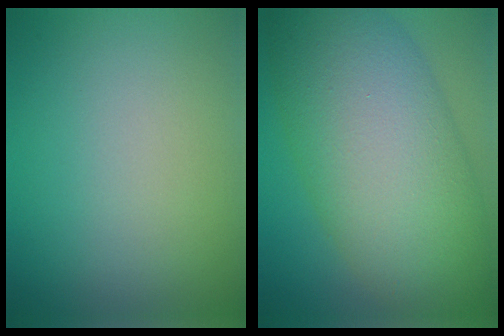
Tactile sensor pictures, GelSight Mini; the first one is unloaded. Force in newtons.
{"total": 13.0, "press": 13.0, "slide": 0.2}